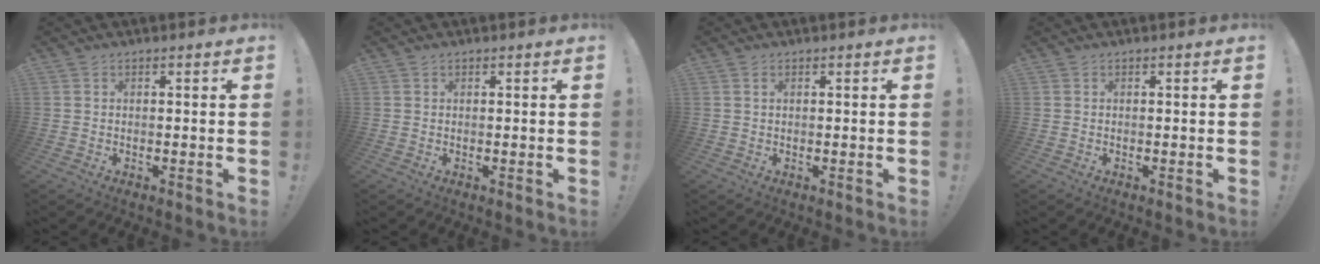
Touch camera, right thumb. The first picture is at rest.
{"total": 0.0}
{"total": 0.8, "force": [0.4, 0.3, 0.6], "torque": [-0.018, 0.004, 0.009]}
{"total": 0.0}